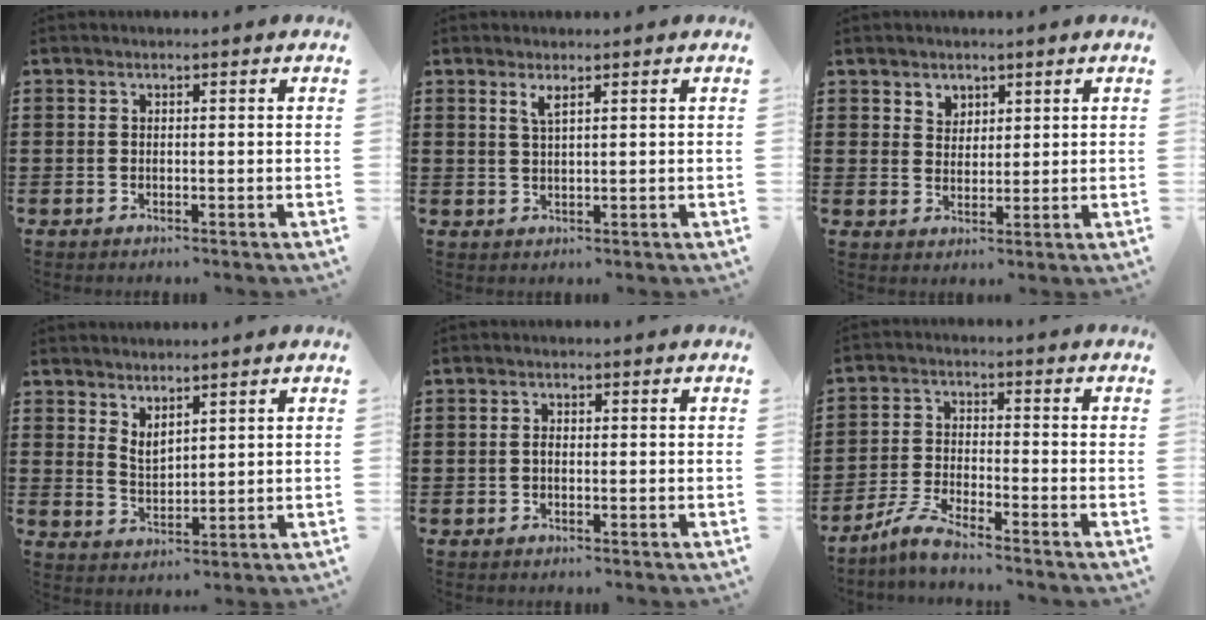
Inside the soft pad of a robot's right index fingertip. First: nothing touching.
{"total": 1.8, "force": [1.1, 0.3, 1.4], "torque": [-0.031, 0.001, 0.020]}
{"total": 3.0, "force": [2.2, 2.1, 0.0], "torque": [-0.010, 0.007, 0.042]}
{"total": 2.8, "force": [2.6, 1.0, 0.6], "torque": [-0.019, 0.001, 0.049]}
{"total": 0.9, "force": [-0.3, 0.5, 0.8], "torque": [-0.016, -0.001, -0.005]}
{"total": 5.1, "force": [-4.6, 0.1, 2.3], "torque": [-0.067, -0.014, -0.094]}